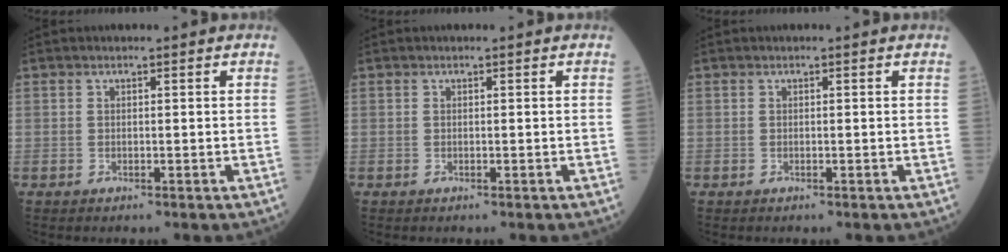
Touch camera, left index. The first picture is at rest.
{"total": 0.0}
{"total": 0.0}